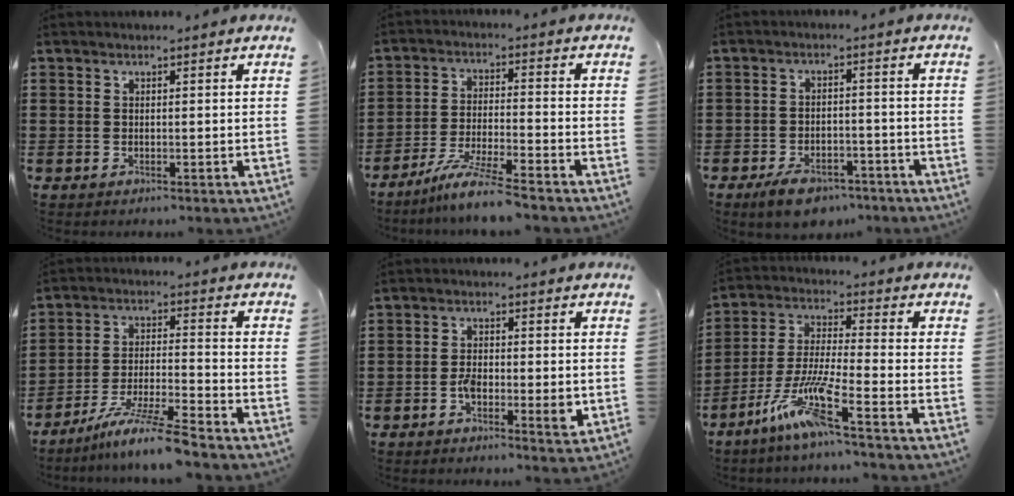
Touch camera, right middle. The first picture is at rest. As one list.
[{"total": 7.2, "force": [-6.2, -0.4, 3.7], "torque": [-0.085, -0.019, -0.119]}, {"total": 4.9, "force": [-4.2, 1.8, 1.6], "torque": [-0.032, 0.009, -0.080]}, {"total": 9.1, "force": [-7.7, -0.4, 4.8], "torque": [-0.098, -0.008, -0.150]}, {"total": 4.4, "force": [-1.4, 1.8, 3.8], "torque": [-0.062, 0.002, -0.028]}, {"total": 9.1, "force": [-6.1, 0.5, 6.7], "torque": [-0.148, -0.013, -0.122]}]